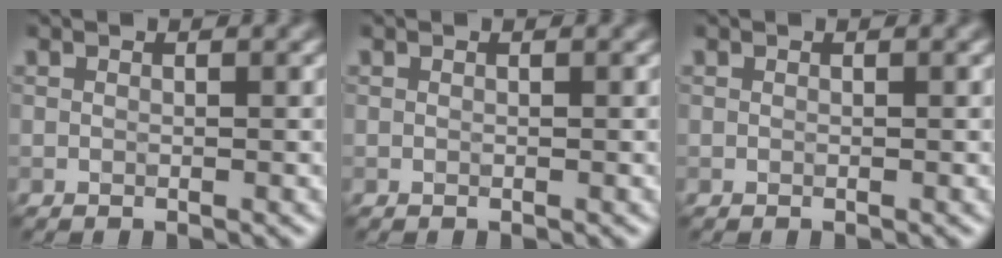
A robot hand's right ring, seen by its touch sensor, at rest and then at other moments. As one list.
[{"total": 0.0}, {"total": 0.0}]